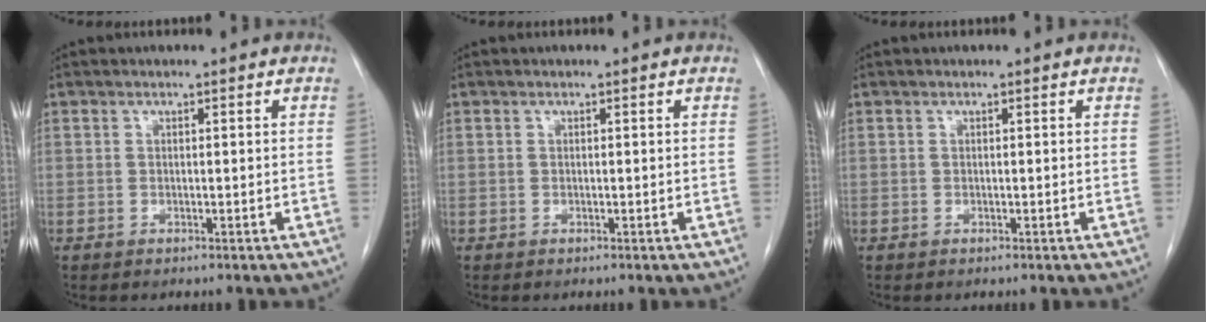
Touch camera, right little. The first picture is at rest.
{"total": 0.0}
{"total": 0.0}